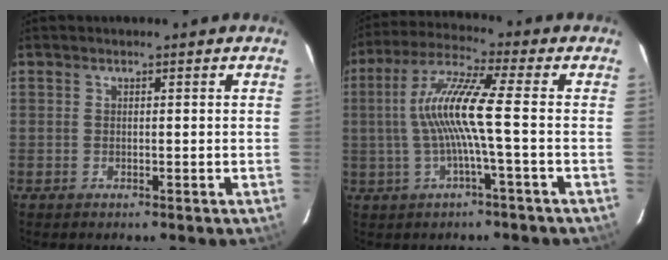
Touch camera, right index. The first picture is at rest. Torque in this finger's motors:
{"motor_torque": [0.78, -0.17, 0.81, 0.21]}